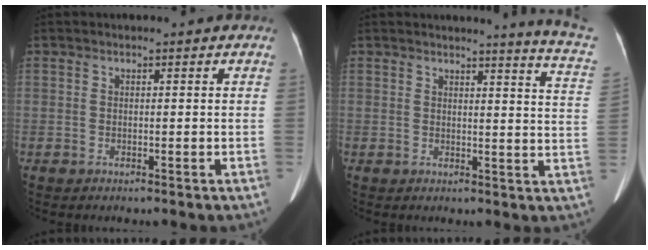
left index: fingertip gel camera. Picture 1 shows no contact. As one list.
[{"total": 9.9, "force": [9.5, -2.1, 1.9], "torque": [-0.026, -0.095, 0.084]}]